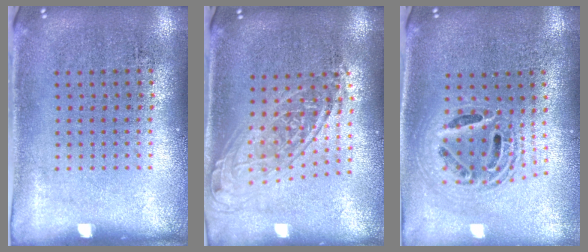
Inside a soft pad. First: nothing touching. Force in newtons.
{"total": 1.7, "press": 1.3, "slide": 1.0}
{"total": 2.0, "press": 1.6, "slide": 1.3}